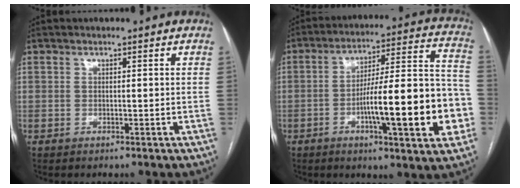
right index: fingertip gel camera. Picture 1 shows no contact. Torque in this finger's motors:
{"motor_torque": [1.45, -0.68, 1.05, 0.21]}